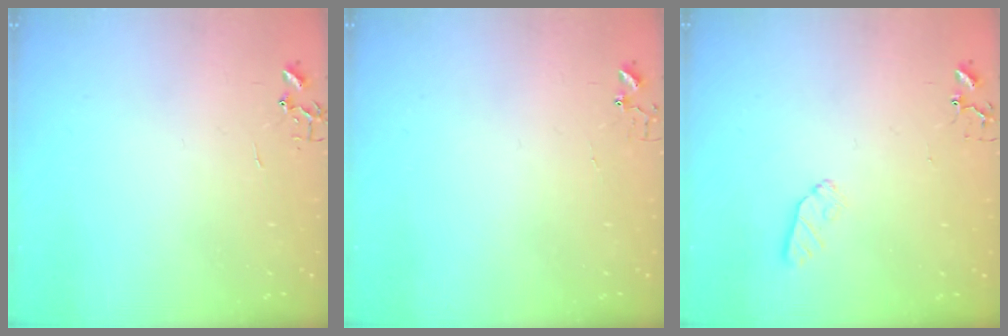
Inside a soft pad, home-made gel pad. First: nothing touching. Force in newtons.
{"total": 3.9, "press": 3.9, "slide": 0.3}
{"total": 6.1, "press": 6.1, "slide": 0.8}